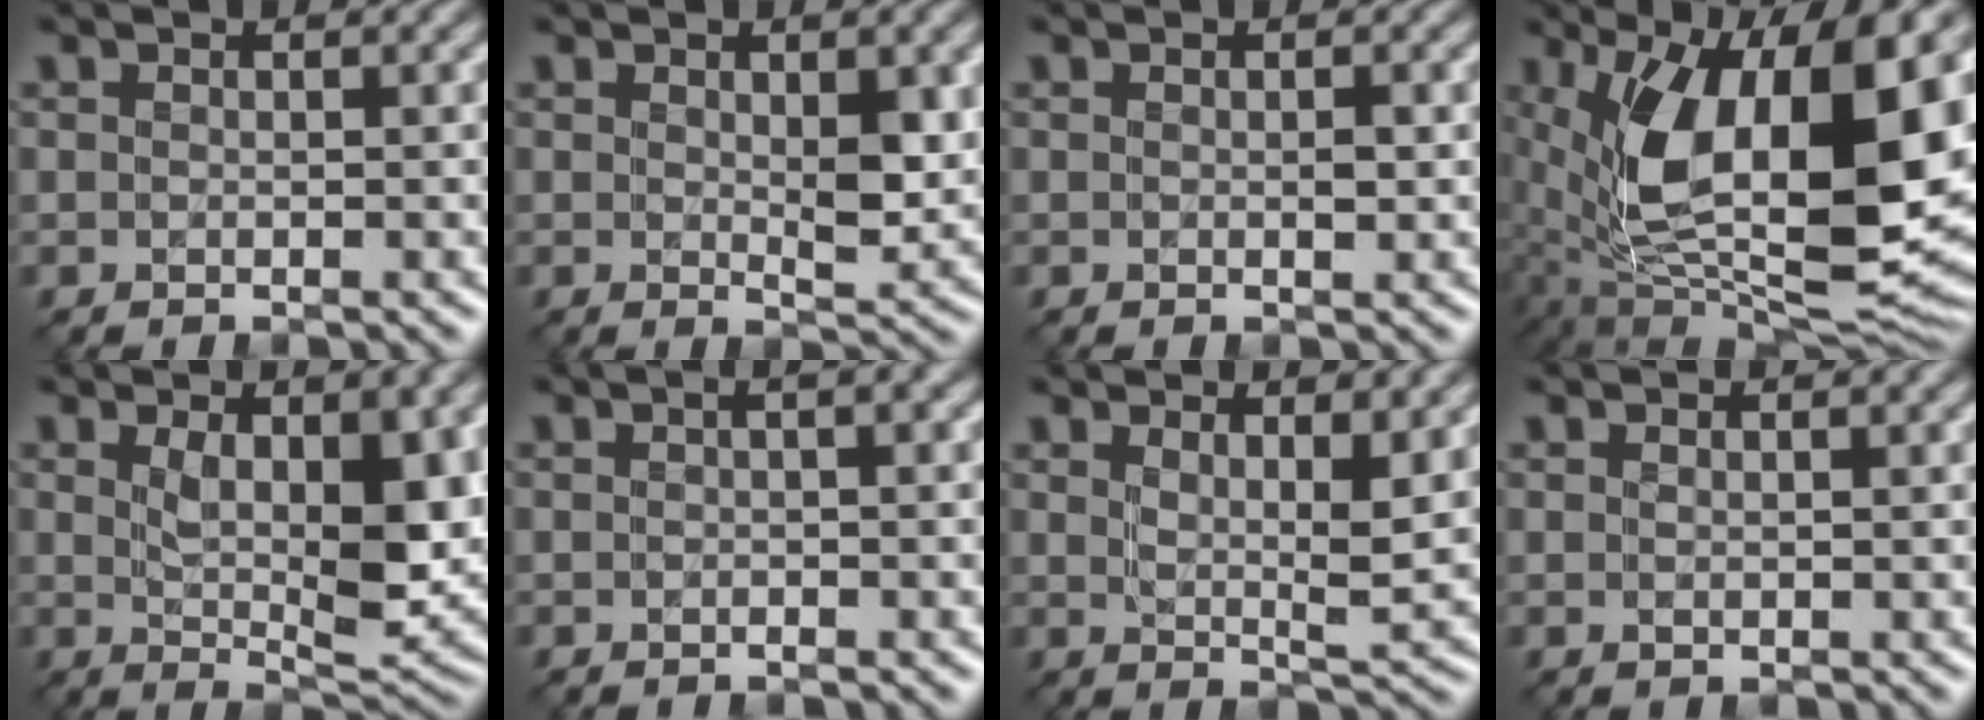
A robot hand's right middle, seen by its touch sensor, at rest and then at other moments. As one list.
[{"total": 3.4, "force": [0.5, 1.3, 3.0], "torque": [-0.047, -0.009, 0.012]}, {"total": 0.8, "force": [0.0, 0.2, 0.8], "torque": [-0.013, -0.003, 0.000]}, {"total": 17.3, "force": [2.3, 8.4, 14.9], "torque": [-0.260, -0.024, 0.040]}, {"total": 7.4, "force": [1.2, 2.9, 6.7], "torque": [-0.113, -0.013, 0.029]}, {"total": 2.1, "force": [0.3, 0.6, 1.9], "torque": [-0.021, 0.003, -0.002]}, {"total": 4.2, "force": [2.2, 1.0, 3.4], "torque": [-0.059, -0.013, 0.040]}, {"total": 0.5, "force": [0.3, 0.1, 0.4], "torque": [-0.010, 0.000, 0.007]}]